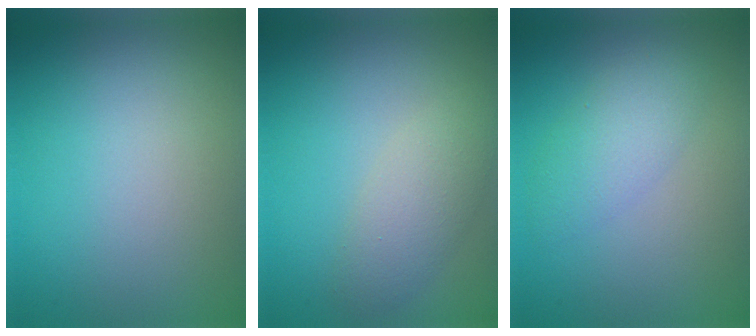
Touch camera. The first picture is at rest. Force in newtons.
{"total": 2.9, "press": 2.9, "slide": 0.3}
{"total": 2.8, "press": 2.8, "slide": 0.2}